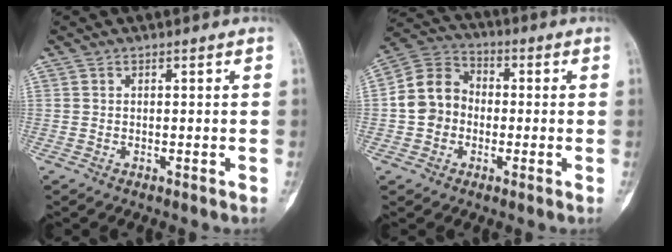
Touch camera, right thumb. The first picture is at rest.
{"total": 9.8, "force": [-1.1, 8.3, 5.1], "torque": [-0.081, 0.036, -0.034]}